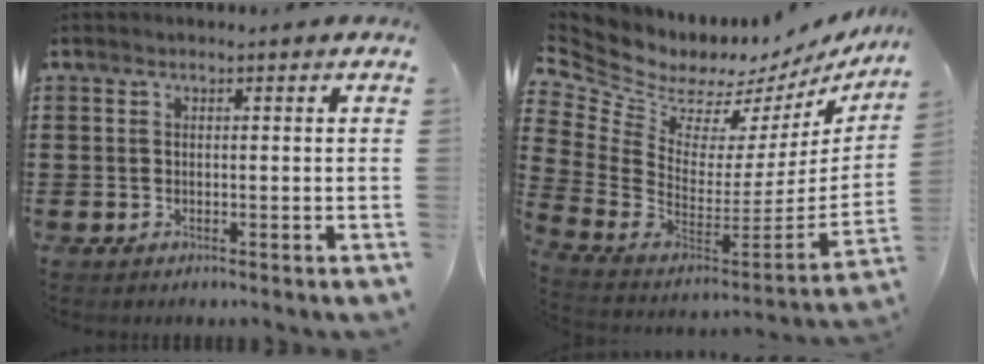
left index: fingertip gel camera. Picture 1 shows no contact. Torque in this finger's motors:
{"motor_torque": [0.00, 0.00, 0.02, -0.04]}